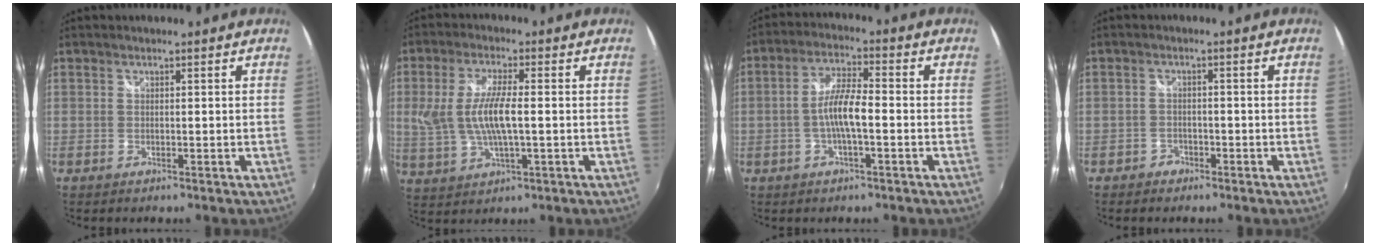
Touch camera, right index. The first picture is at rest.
{"total": 9.8, "force": [-0.1, 3.0, 9.4], "torque": [-0.193, -0.005, 0.007]}
{"total": 6.7, "force": [-1.6, 1.3, 6.4], "torque": [-0.127, 0.008, -0.030]}
{"total": 1.9, "force": [-1.6, 1.0, 0.1], "torque": [-0.005, 0.005, -0.029]}